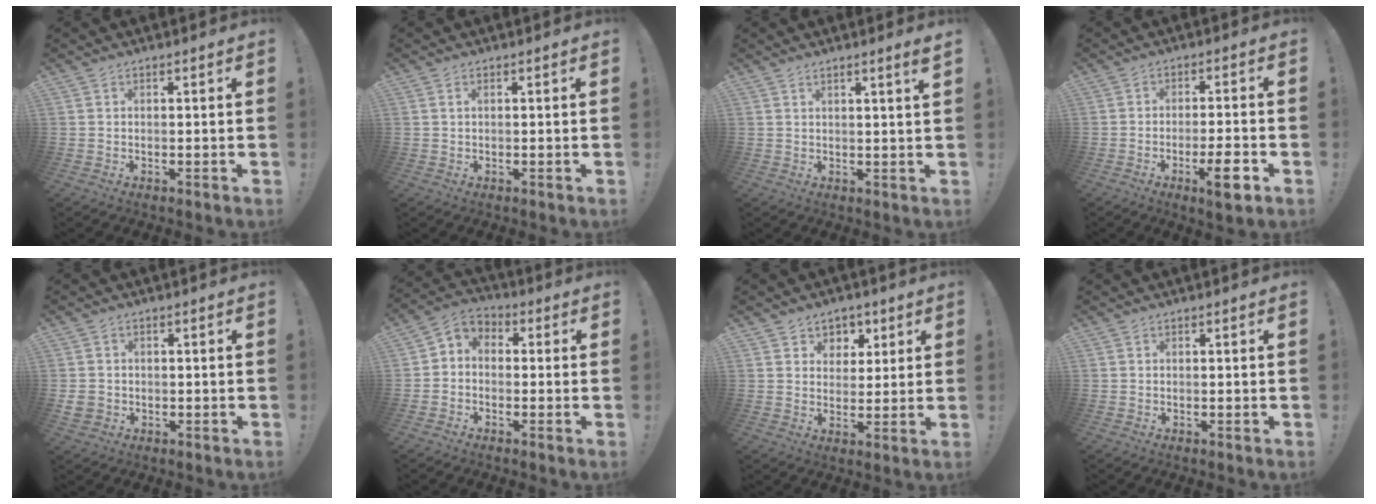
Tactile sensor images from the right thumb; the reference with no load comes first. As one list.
[{"total": 0.8, "force": [0.4, 0.3, 0.7], "torque": [-0.007, -0.001, 0.006]}, {"total": 2.7, "force": [2.0, -0.5, 1.8], "torque": [-0.021, -0.014, 0.030]}, {"total": 7.9, "force": [-4.1, 1.0, 6.7], "torque": [-0.103, 0.011, -0.069]}, {"total": 3.4, "force": [-0.2, 3.1, 1.5], "torque": [-0.037, -0.002, -0.002]}, {"total": 4.6, "force": [-2.2, 3.7, 1.7], "torque": [-0.040, 0.013, -0.041]}, {"total": 6.2, "force": [2.9, 5.5, 0.6], "torque": [0.006, -0.026, 0.057]}, {"total": 0.0}]